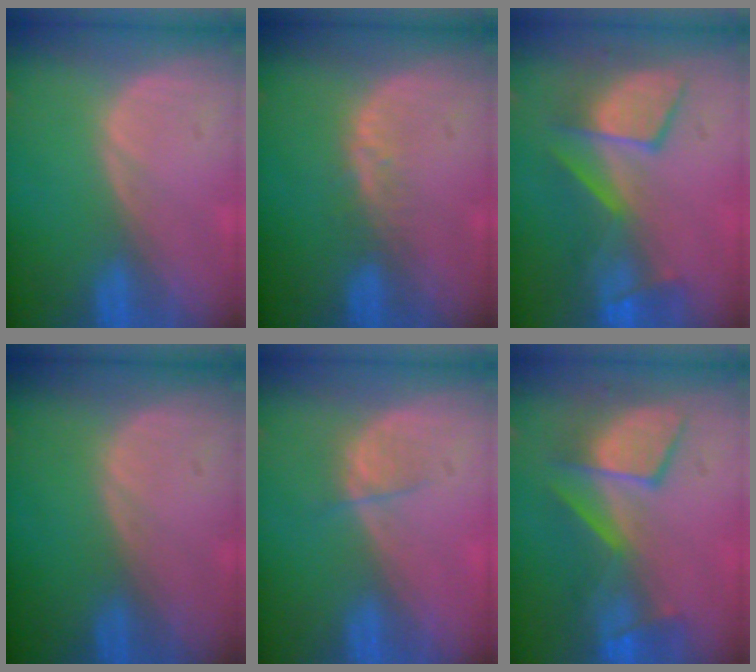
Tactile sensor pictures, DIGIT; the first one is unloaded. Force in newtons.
{"total": 2.1, "press": 2.1, "slide": 0.2}
{"total": 8.5, "press": 8.5, "slide": 0.2}
{"total": 0.0}
{"total": 2.2, "press": 2.0, "slide": 0.9}
{"total": 8.5, "press": 8.5, "slide": 0.2}